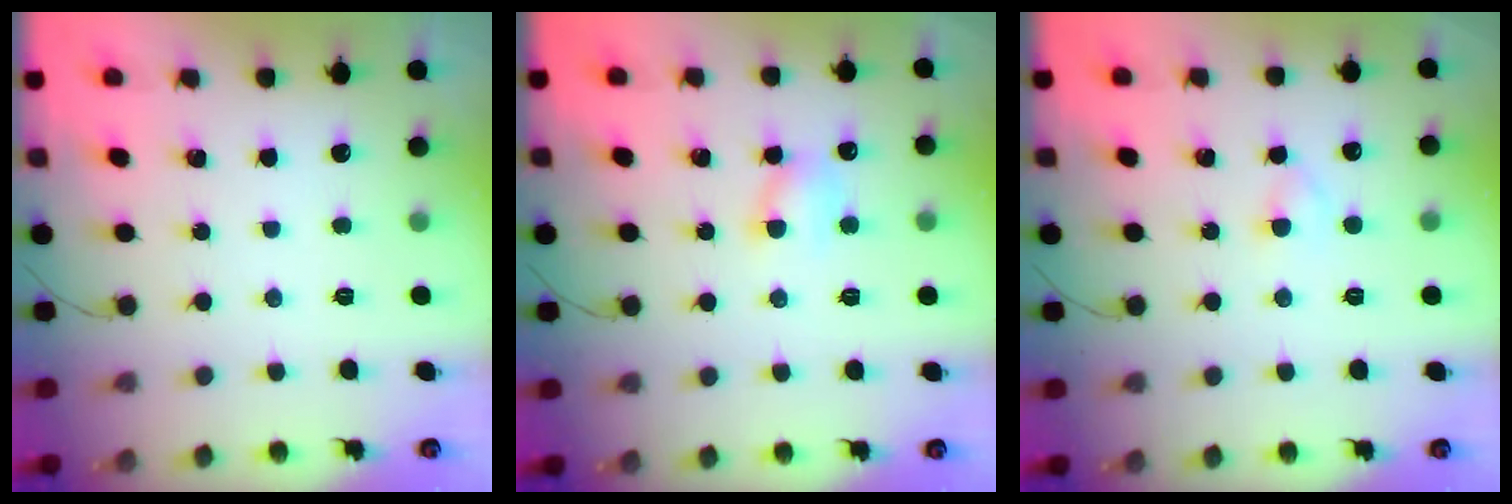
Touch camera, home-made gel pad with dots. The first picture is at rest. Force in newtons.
{"total": 5.7, "press": 5.7, "slide": 0.7}
{"total": 2.8, "press": 2.6, "slide": 1.1}